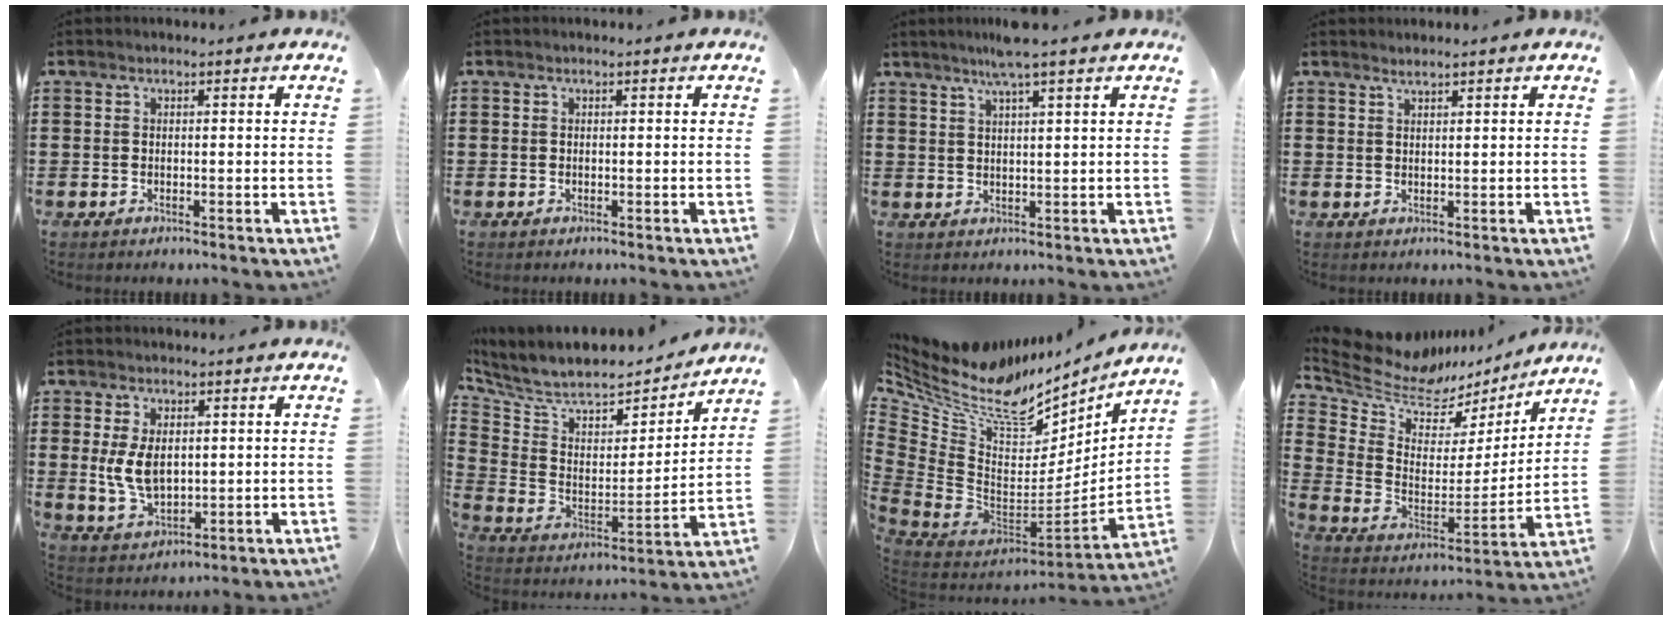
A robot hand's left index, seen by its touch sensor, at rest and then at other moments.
{"total": 0.0}
{"total": 4.7, "force": [3.5, -0.7, 3.0], "torque": [-0.067, -0.002, 0.061]}
{"total": 1.1, "force": [1.0, -0.1, 0.4], "torque": [-0.009, 0.000, 0.019]}
{"total": 6.2, "force": [0.8, 3.8, 4.8], "torque": [-0.119, 0.002, 0.011]}
{"total": 7.5, "force": [6.6, 2.5, 2.6], "torque": [-0.087, -0.049, 0.112]}
{"total": 10.3, "force": [7.5, 5.1, 4.9], "torque": [-0.121, -0.070, 0.127]}
{"total": 8.5, "force": [7.3, 3.6, 2.3], "torque": [-0.084, -0.057, 0.125]}